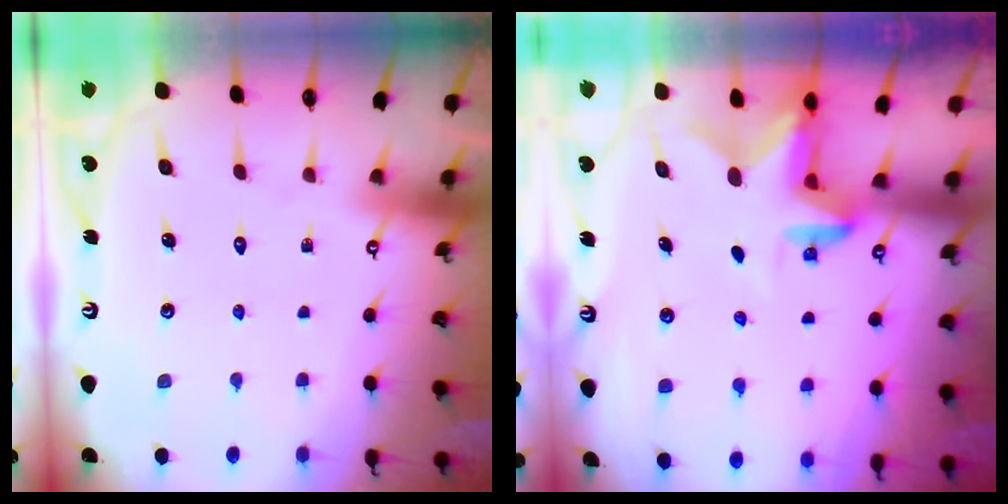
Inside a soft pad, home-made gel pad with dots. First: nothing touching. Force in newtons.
{"total": 2.5, "press": 2.5, "slide": 0.5}